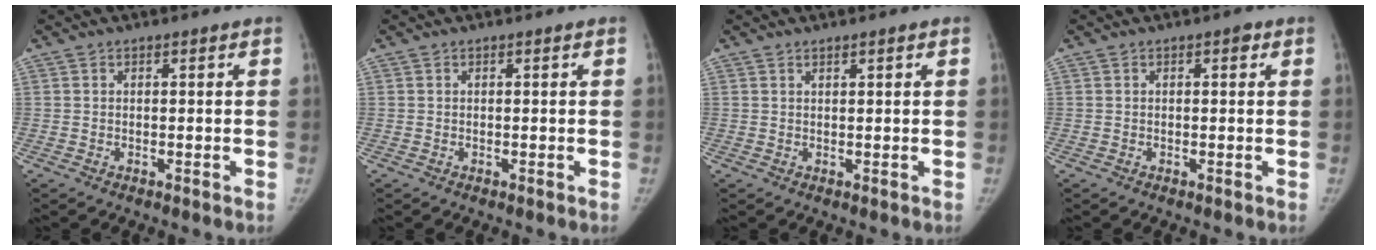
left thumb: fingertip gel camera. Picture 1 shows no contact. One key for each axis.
{"total": 0.0}
{"total": 1.0, "fx": 0.8, "fy": 0.1, "fz": 0.7, "tx": -0.009, "ty": -0.004, "tz": 0.014}
{"total": 1.0, "fx": 0.4, "fy": 0.5, "fz": 0.8, "tx": -0.007, "ty": 0.001, "tz": 0.003}